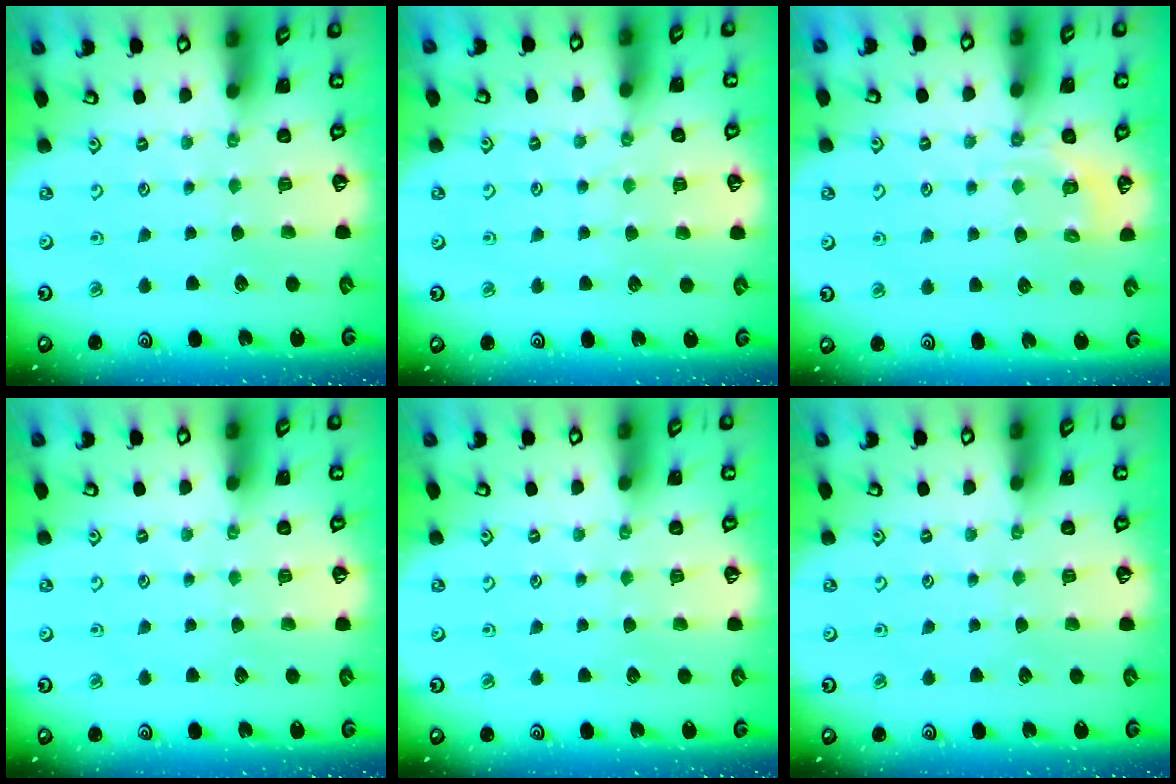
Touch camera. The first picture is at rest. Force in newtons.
{"total": 3.9, "press": 3.8, "slide": 0.7}
{"total": 5.4, "press": 5.2, "slide": 1.2}
{"total": 0.0}
{"total": 0.0}
{"total": 0.0}